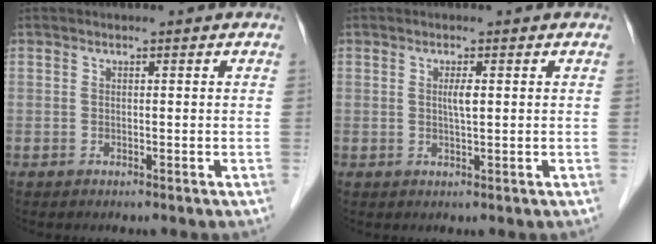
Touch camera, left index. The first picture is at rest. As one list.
[{"total": 1.6, "force": [0.3, 0.1, 1.6], "torque": [-0.033, -0.001, 0.006]}]